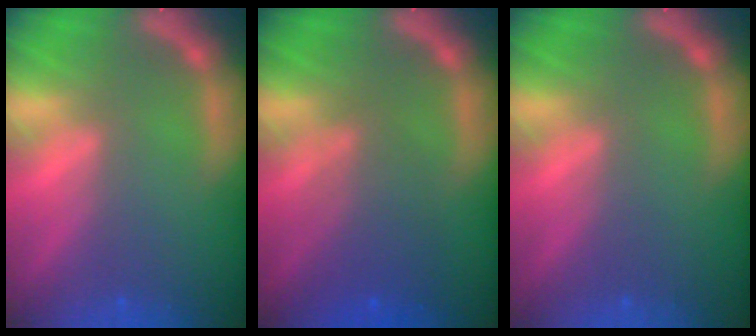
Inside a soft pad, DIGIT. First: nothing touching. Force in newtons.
{"total": 4.6}
{"total": 0.0}